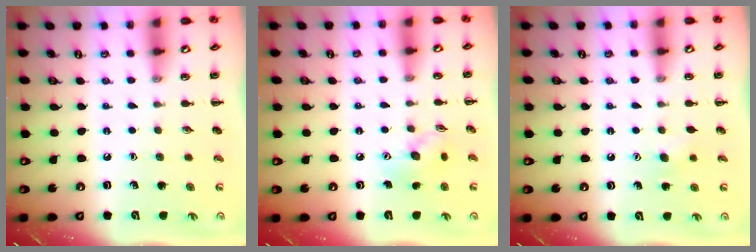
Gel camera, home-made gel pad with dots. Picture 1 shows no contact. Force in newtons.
{"total": 7.4, "press": 7.4, "slide": 0.4}
{"total": 4.4, "press": 4.2, "slide": 1.0}